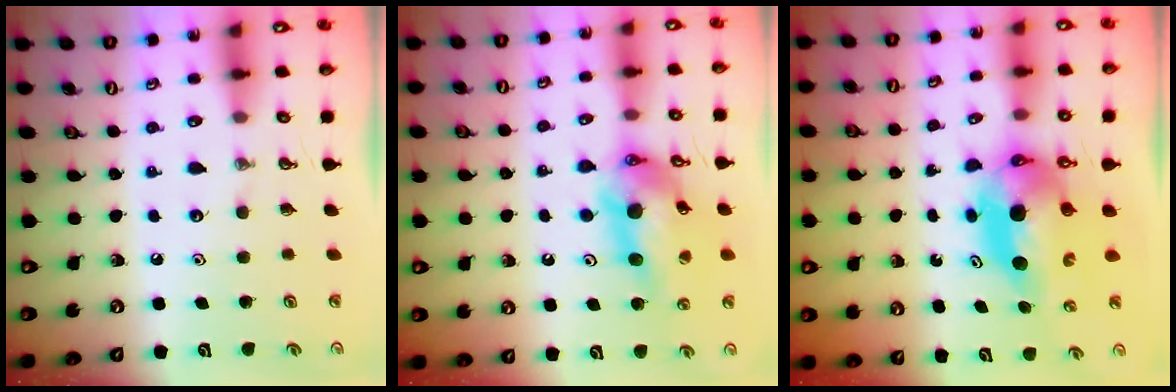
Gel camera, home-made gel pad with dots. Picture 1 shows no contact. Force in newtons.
{"total": 14.4, "press": 14.3, "slide": 1.2}
{"total": 7.1, "press": 7.1, "slide": 0.7}